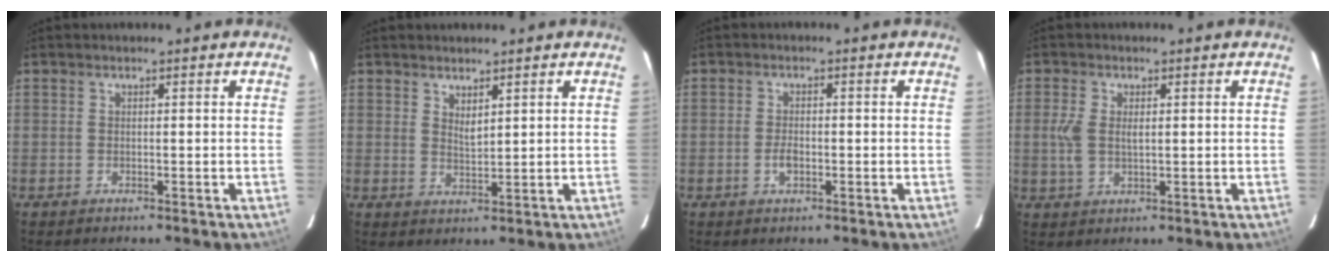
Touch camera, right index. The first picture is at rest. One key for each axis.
{"total": 2.5, "fx": 1.8, "fy": 0.7, "fz": 1.6, "tx": -0.026, "ty": -0.005, "tz": 0.031}
{"total": 2.4, "fx": -0.8, "fy": 1.3, "fz": 1.8, "tx": -0.035, "ty": 0.001, "tz": -0.014}
{"total": 4.7, "fx": 0.3, "fy": 2.7, "fz": 3.9, "tx": -0.083, "ty": 0.001, "tz": 0.005}